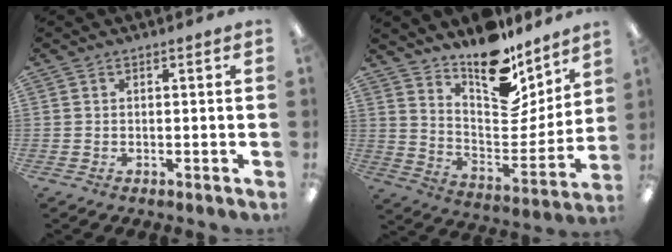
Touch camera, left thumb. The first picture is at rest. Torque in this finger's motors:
{"motor_torque": [1.86, 0.95, 1.31, -0.92, 0.07]}